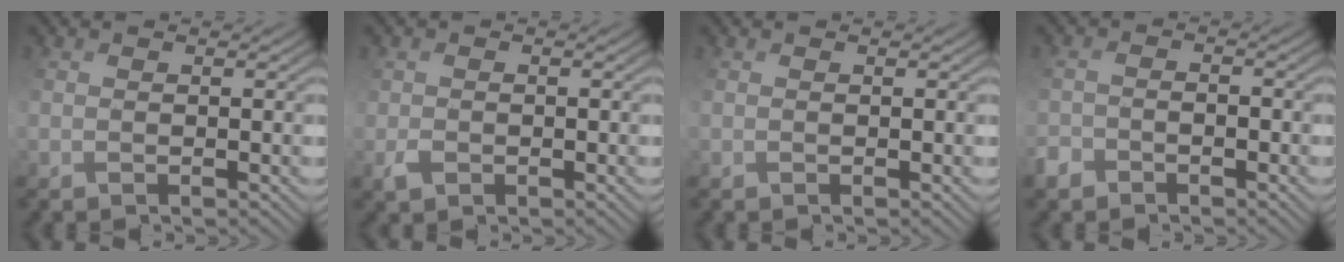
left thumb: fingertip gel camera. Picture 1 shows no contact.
{"total": 1.0, "force": [0.0, 1.0, 0.2], "torque": [0.001, 0.001, -0.001]}
{"total": 0.0}
{"total": 1.6, "force": [-1.3, 0.8, 0.1], "torque": [0.003, 0.001, -0.035]}